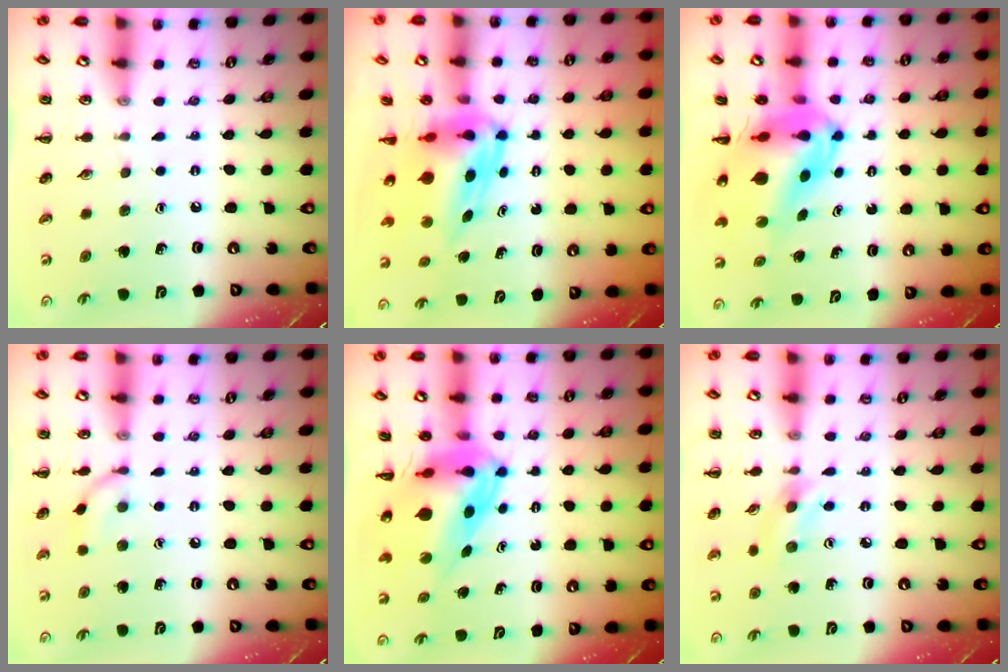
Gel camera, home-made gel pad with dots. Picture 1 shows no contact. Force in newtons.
{"total": 7.2, "press": 7.0, "slide": 1.9}
{"total": 9.6, "press": 9.1, "slide": 3.0}
{"total": 6.7, "press": 6.7, "slide": 0.7}
{"total": 7.3, "press": 6.9, "slide": 2.3}
{"total": 2.6, "press": 2.6, "slide": 0.6}